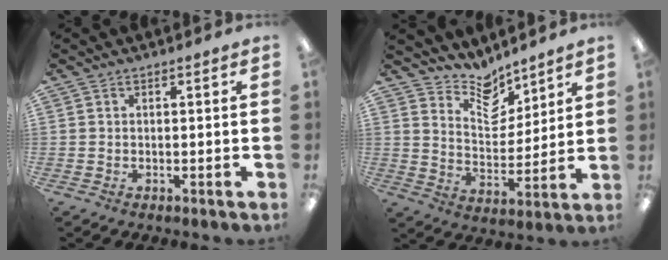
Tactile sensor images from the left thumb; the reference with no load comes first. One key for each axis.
{"total": 9.7, "fx": 8.4, "fy": 4.2, "fz": 2.4, "tx": -0.042, "ty": -0.061, "tz": 0.156}